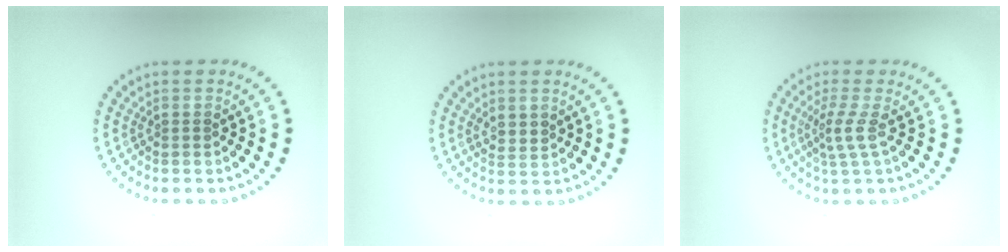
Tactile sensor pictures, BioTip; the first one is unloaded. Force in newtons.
{"total": 1.5, "press": 1.2, "slide": 0.8}
{"total": 2.2, "press": 1.5, "slide": 1.6}